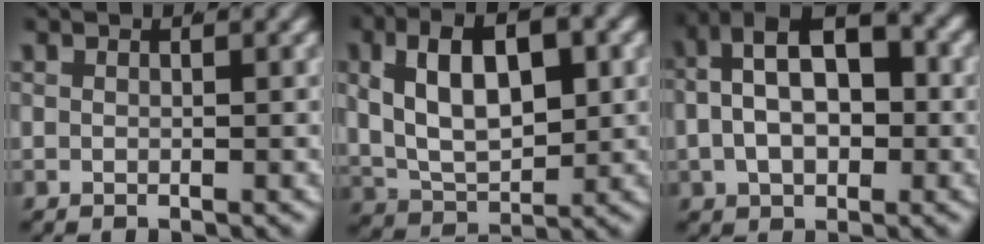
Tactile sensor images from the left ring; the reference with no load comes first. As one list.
[{"total": 10.1, "force": [0.3, 7.2, 7.1], "torque": [-0.148, -0.020, 0.005]}, {"total": 9.0, "force": [0.3, 6.1, 6.6], "torque": [-0.112, 0.006, -0.005]}]